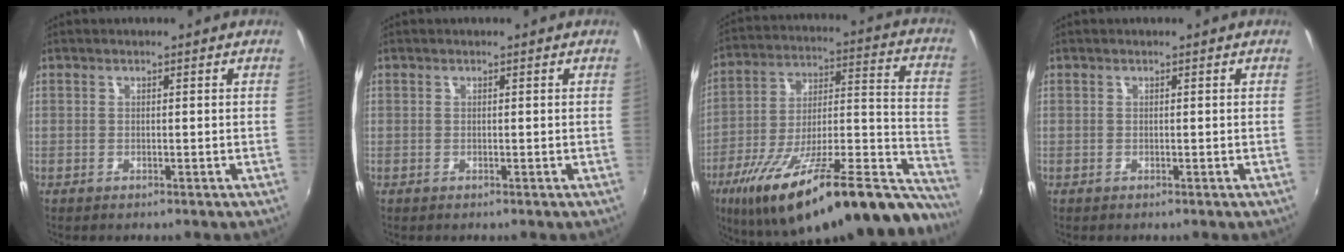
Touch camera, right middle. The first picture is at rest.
{"total": 0.0}
{"total": 35.1, "force": [-25.3, 10.2, 22.0], "torque": [-0.316, -0.003, -0.369]}
{"total": 0.0}